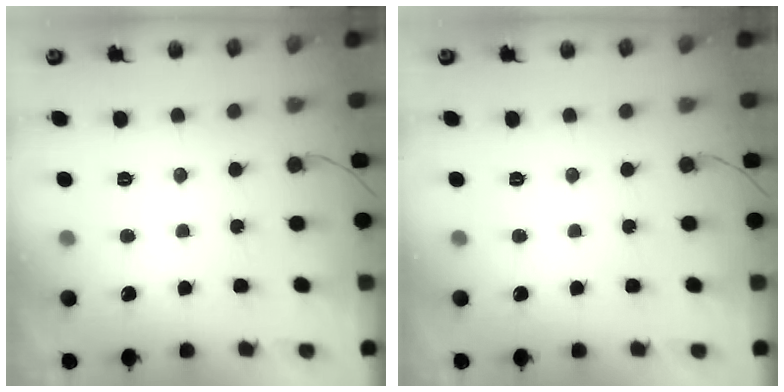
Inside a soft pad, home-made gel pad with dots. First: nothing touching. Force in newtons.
{"total": 0.0}